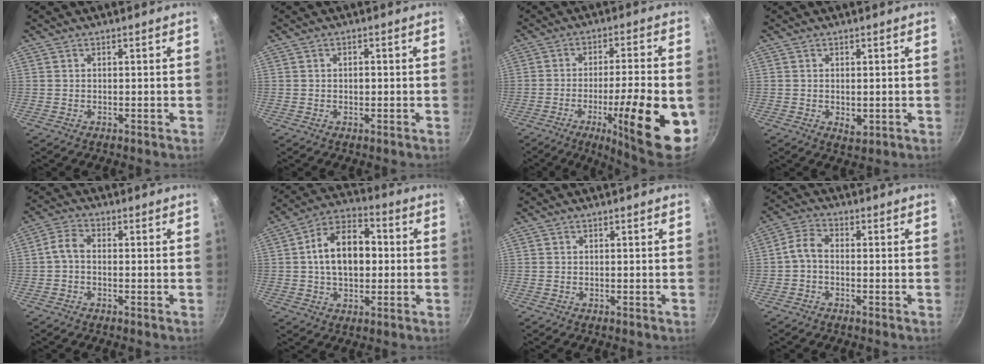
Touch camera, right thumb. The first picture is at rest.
{"total": 1.4, "force": [0.0, 1.0, 1.0], "torque": [-0.015, 0.004, -0.002]}
{"total": 20.3, "force": [-6.5, 4.3, 18.8], "torque": [-0.253, 0.017, -0.093]}
{"total": 2.7, "force": [-0.3, 1.7, 2.1], "torque": [-0.032, -0.008, -0.003]}
{"total": 3.4, "force": [-0.7, 2.0, 2.7], "torque": [-0.063, 0.017, -0.025]}
{"total": 14.1, "force": [0.7, 9.1, 10.7], "torque": [-0.144, 0.030, -0.002]}
{"total": 0.0}
{"total": 3.7, "force": [-1.1, 2.1, 2.9], "torque": [-0.069, 0.021, -0.032]}